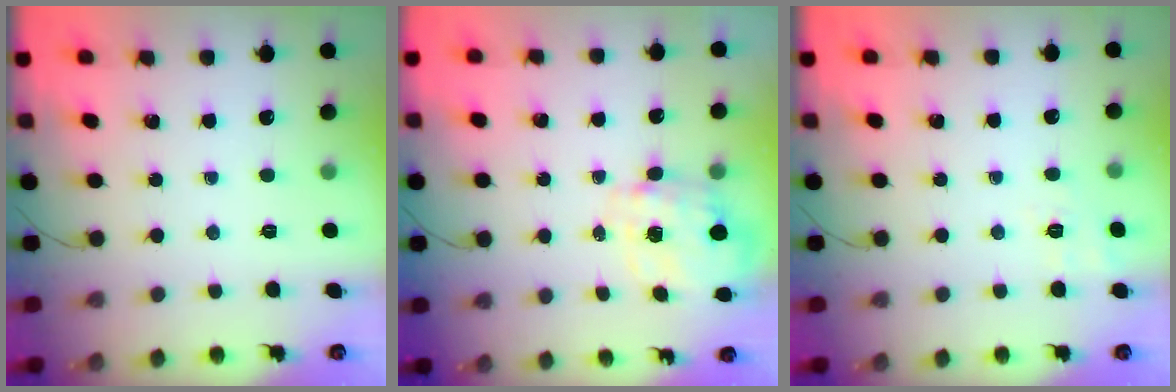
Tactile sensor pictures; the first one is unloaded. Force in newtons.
{"total": 2.5, "press": 2.4, "slide": 1.0}
{"total": 2.5, "press": 1.3, "slide": 2.1}